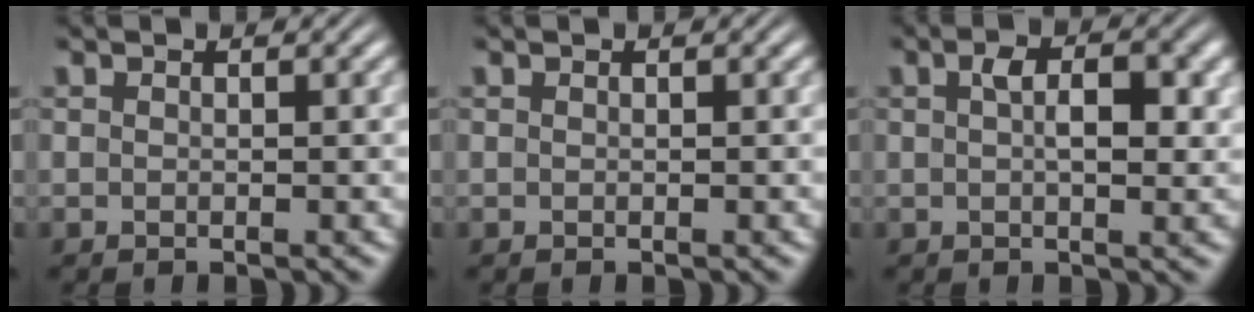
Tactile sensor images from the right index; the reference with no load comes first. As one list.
[{"total": 0.0}, {"total": 3.5, "force": [0.5, 1.3, 3.2], "torque": [-0.038, 0.003, 0.001]}]